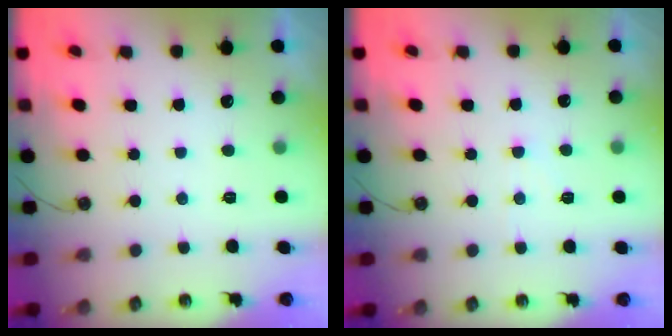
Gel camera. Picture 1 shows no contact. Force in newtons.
{"total": 2.8, "press": 2.7, "slide": 0.4}